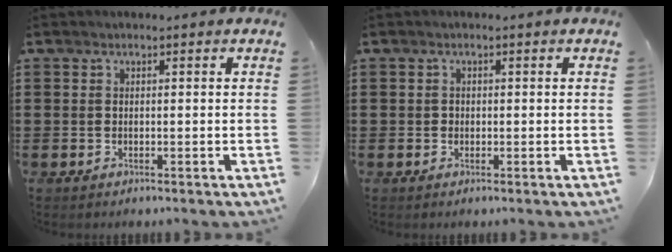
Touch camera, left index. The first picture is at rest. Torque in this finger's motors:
{"motor_torque": [-0.09, 0.38, -0.10, -0.01]}